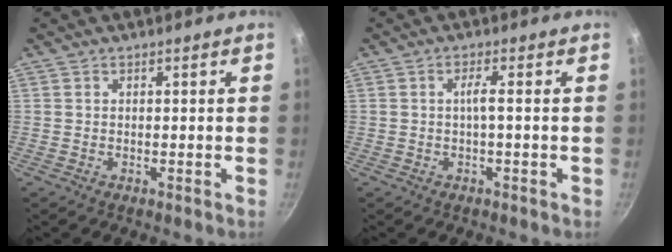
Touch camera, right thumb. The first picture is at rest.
{"total": 2.2, "force": [-0.3, 0.1, 2.2], "torque": [-0.047, 0.005, -0.005]}